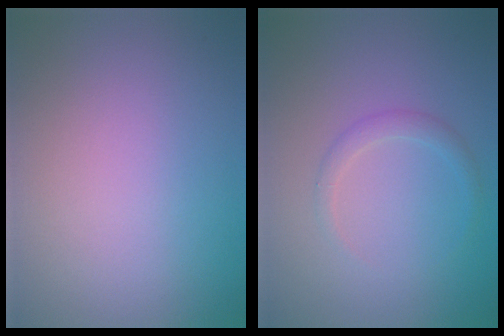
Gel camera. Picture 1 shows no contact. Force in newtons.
{"total": 1.3, "press": 1.3, "slide": 0.0}